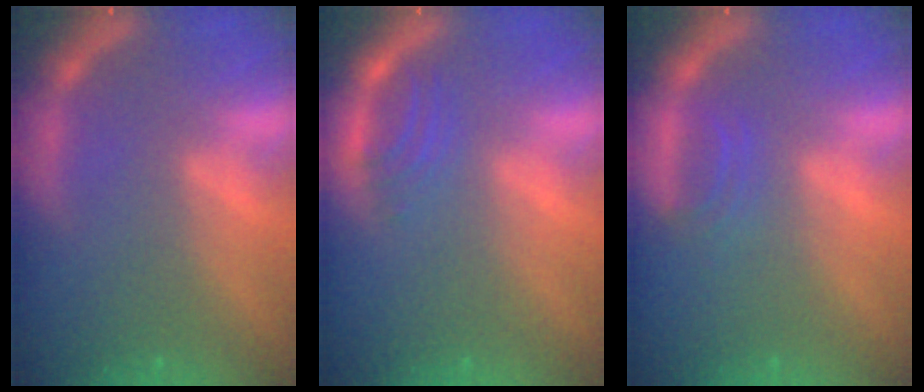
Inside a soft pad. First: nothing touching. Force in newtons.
{"total": 2.5}
{"total": 1.9}